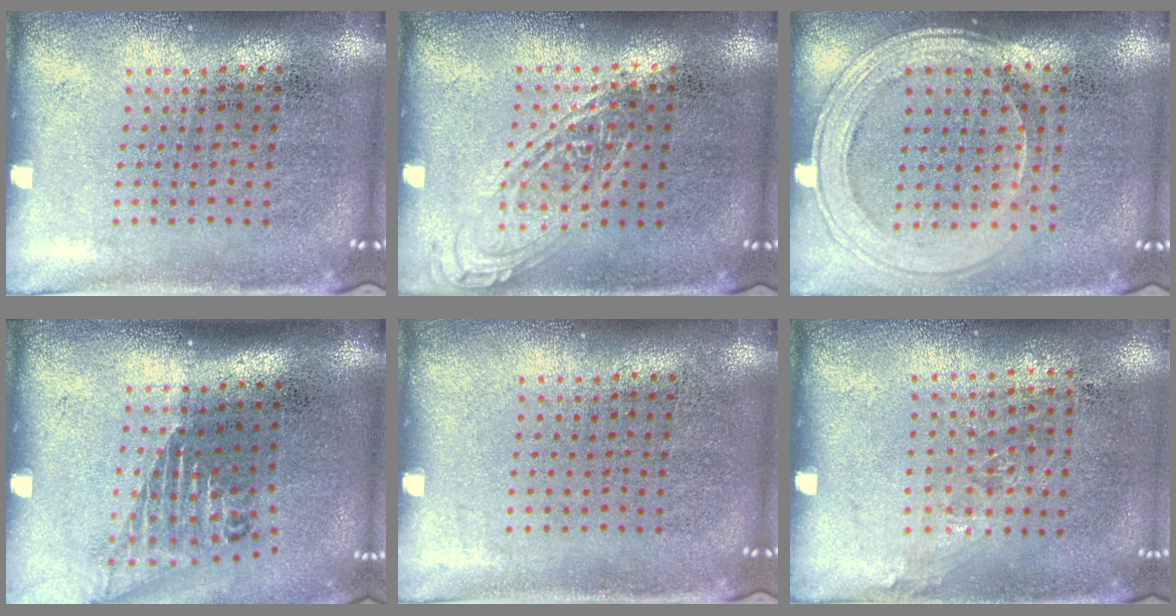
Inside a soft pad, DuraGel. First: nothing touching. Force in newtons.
{"total": 1.0, "press": 1.0, "slide": 0.1}
{"total": 1.6, "press": 1.4, "slide": 0.7}
{"total": 1.6, "press": 1.2, "slide": 1.1}
{"total": 0.0}
{"total": 0.9, "press": 0.7, "slide": 0.6}